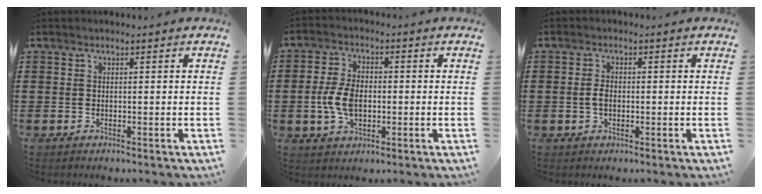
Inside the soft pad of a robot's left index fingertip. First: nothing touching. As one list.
[{"total": 6.5, "force": [-0.9, 4.0, 5.1], "torque": [-0.128, -0.002, -0.025]}, {"total": 2.2, "force": [-0.2, 1.2, 1.8], "torque": [-0.044, 0.001, -0.008]}]